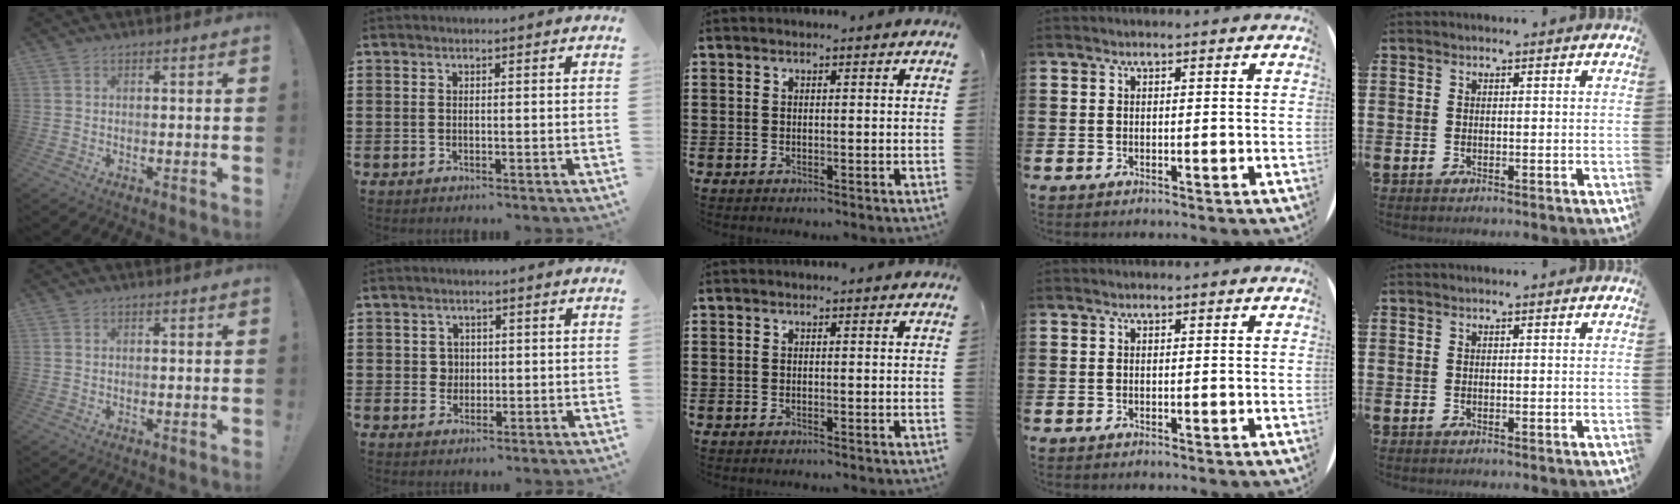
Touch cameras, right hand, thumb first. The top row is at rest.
{"index": {"total": 2.0, "force": [0.3, 1.9, 0.6], "torque": [-0.019, 0.010, 0.004]}}